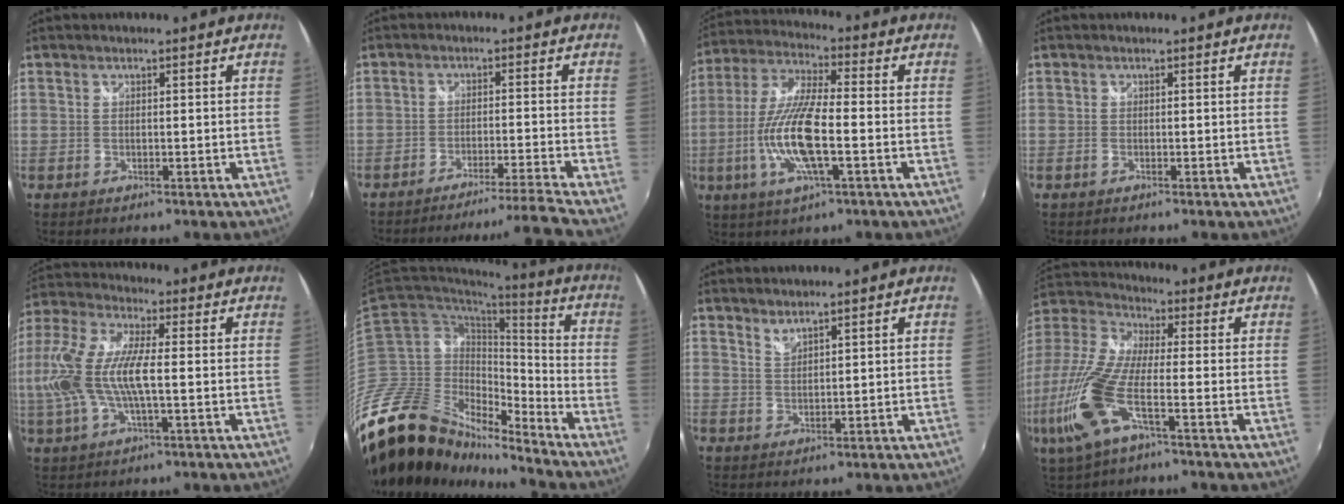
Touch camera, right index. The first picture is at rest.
{"total": 10.1, "force": [-9.0, -3.6, 2.8], "torque": [-0.050, 0.008, -0.140]}
{"total": 14.4, "force": [-3.4, 3.3, 13.6], "torque": [-0.277, -0.009, -0.066]}
{"total": 0.0}
{"total": 15.2, "force": [-0.9, 4.5, 14.5], "torque": [-0.289, 0.000, -0.021]}
{"total": 21.9, "force": [-17.6, 9.0, 9.4], "torque": [-0.193, -0.023, -0.326]}
{"total": 2.0, "force": [1.9, 0.2, 0.6], "torque": [-0.008, 0.002, 0.034]}
{"total": 16.1, "force": [-6.0, 4.2, 14.3], "torque": [-0.327, -0.017, -0.126]}